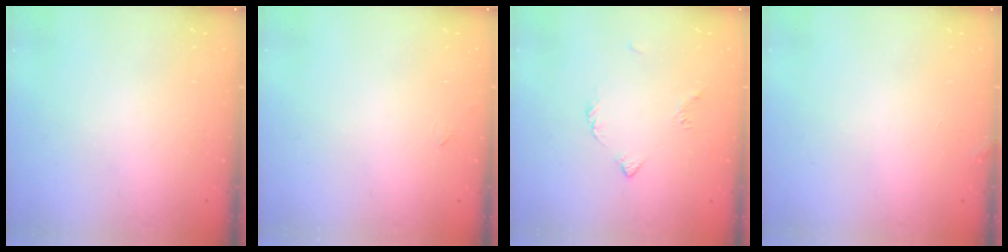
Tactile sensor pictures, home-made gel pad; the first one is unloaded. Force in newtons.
{"total": 3.3, "press": 3.2, "slide": 0.4}
{"total": 3.7, "press": 3.7, "slide": 0.7}
{"total": 2.3, "press": 2.3, "slide": 0.1}